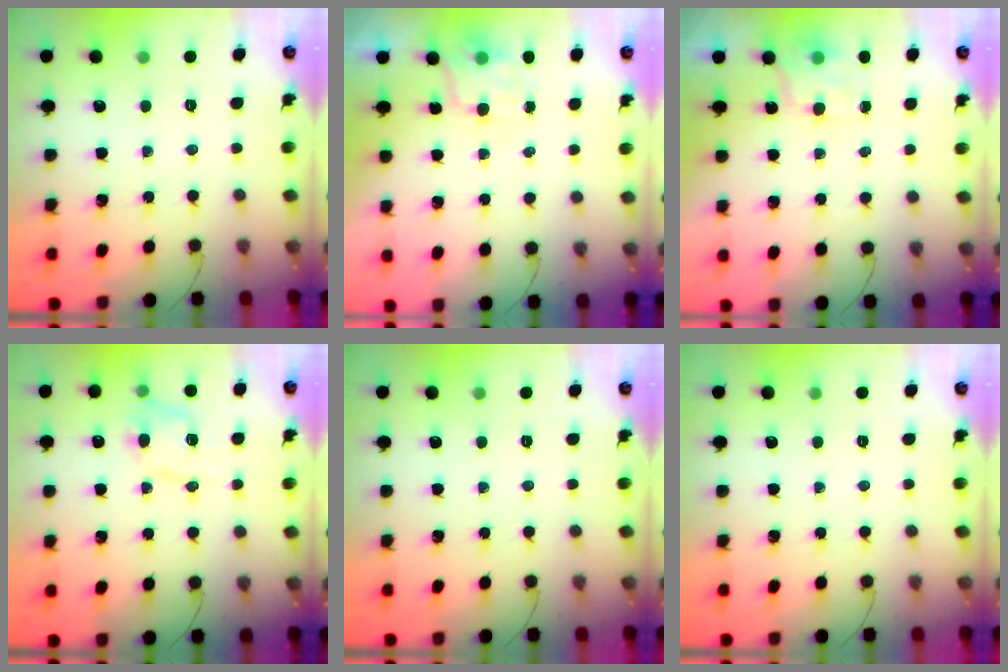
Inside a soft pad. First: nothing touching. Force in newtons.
{"total": 4.9, "press": 4.9, "slide": 0.6}
{"total": 4.8, "press": 4.6, "slide": 1.2}
{"total": 7.5, "press": 7.4, "slide": 1.1}
{"total": 0.0}
{"total": 0.0}